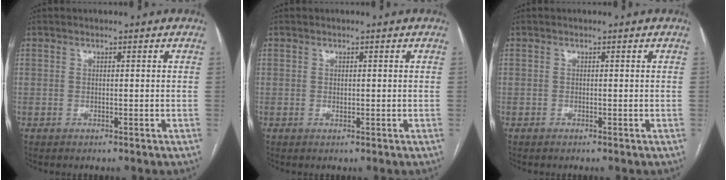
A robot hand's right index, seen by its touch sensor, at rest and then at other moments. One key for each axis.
{"total": 0.5, "fx": 0.0, "fy": 0.3, "fz": 0.4, "tx": -0.007, "ty": -0.001, "tz": 0.001}
{"total": 0.0}